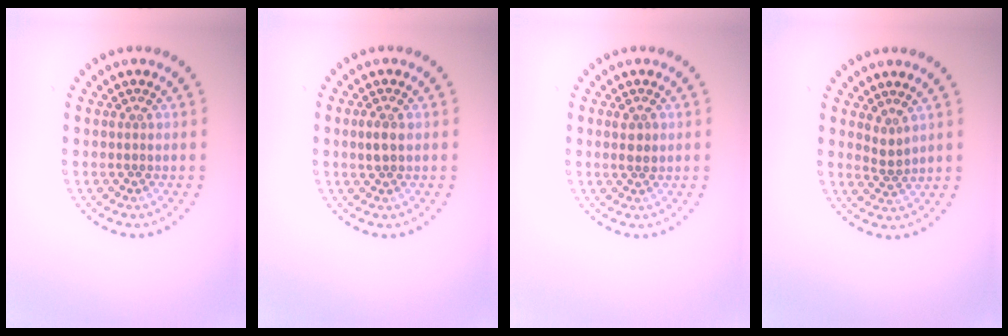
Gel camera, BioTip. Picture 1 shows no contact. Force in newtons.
{"total": 1.4, "press": 1.4, "slide": 0.2}
{"total": 1.2, "press": 1.2, "slide": 0.1}
{"total": 1.4, "press": 1.0, "slide": 1.0}